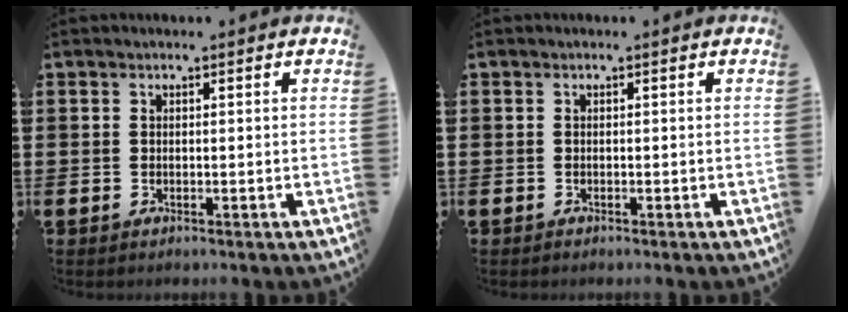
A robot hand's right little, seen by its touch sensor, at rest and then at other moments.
{"total": 0.0}